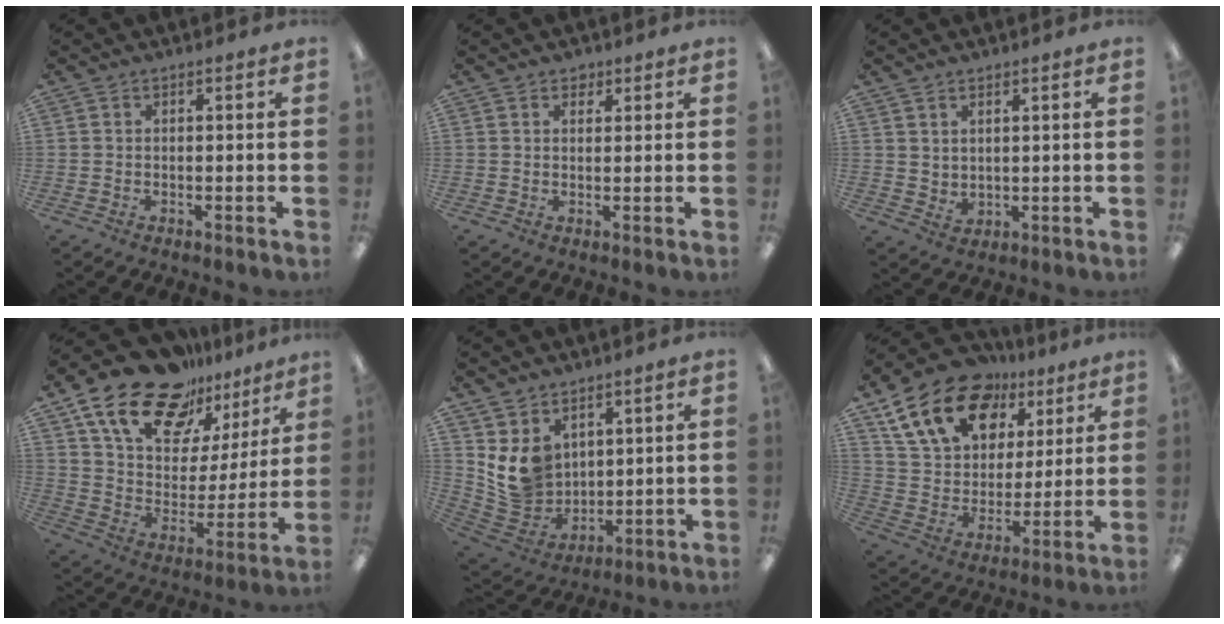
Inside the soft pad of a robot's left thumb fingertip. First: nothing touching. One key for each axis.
{"total": 2.0, "fx": 1.5, "fy": 1.2, "fz": 0.5, "tx": 0.005, "ty": -0.005, "tz": 0.023}
{"total": 2.9, "fx": 2.6, "fy": 1.3, "fz": 0.3, "tx": -0.001, "ty": -0.019, "tz": 0.048}
{"total": 21.0, "fx": 15.1, "fy": 10.9, "fz": 9.7, "tx": -0.179, "ty": -0.093, "tz": 0.271}
{"total": 10.5, "fx": 4.9, "fy": 8.6, "fz": 3.5, "tx": -0.095, "ty": -0.034, "tz": 0.103}
{"total": 19.7, "fx": 11.1, "fy": 13.1, "fz": 9.8, "tx": -0.170, "ty": -0.044, "tz": 0.207}